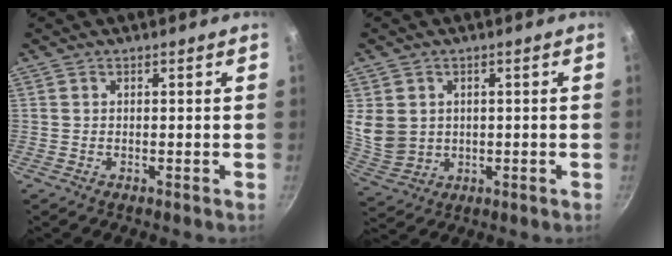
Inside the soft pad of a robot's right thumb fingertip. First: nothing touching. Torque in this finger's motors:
{"motor_torque": [-0.61, 0.82, 0.40, 0.10, 0.31]}